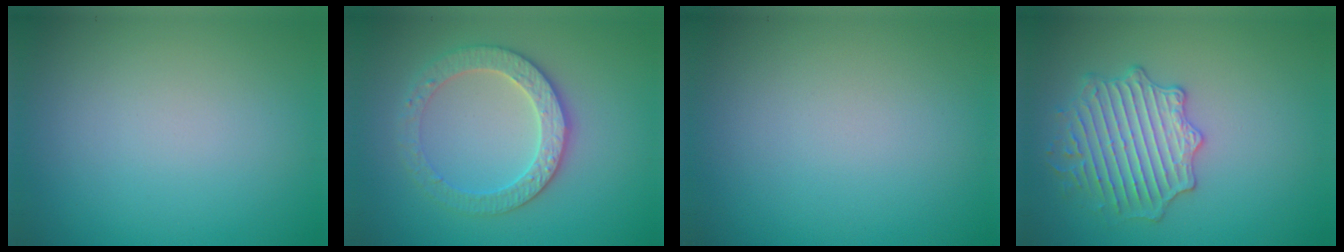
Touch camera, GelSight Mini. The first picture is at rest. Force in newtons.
{"total": 3.6, "press": 3.5, "slide": 0.9}
{"total": 0.0}
{"total": 3.9, "press": 3.9, "slide": 0.1}